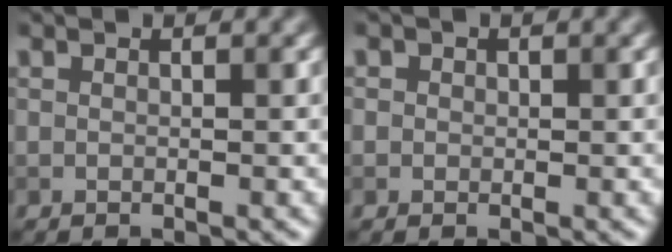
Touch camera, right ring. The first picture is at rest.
{"total": 1.0, "force": [0.3, 1.0, 0.3], "torque": [0.002, 0.001, -0.003]}